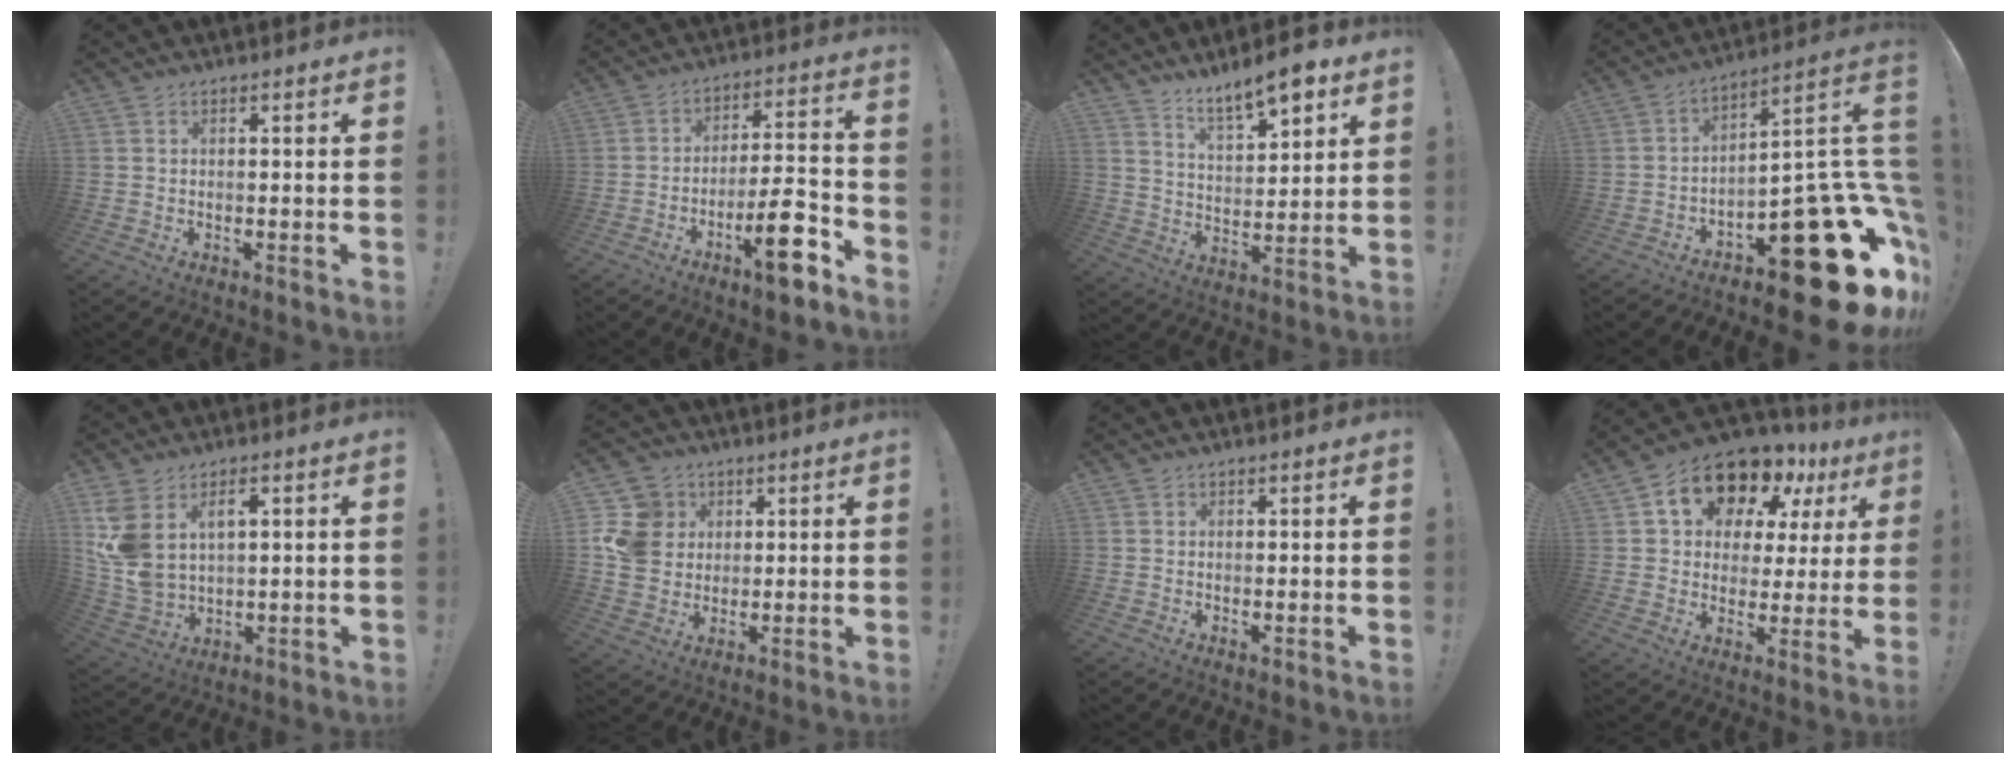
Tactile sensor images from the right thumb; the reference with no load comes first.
{"total": 12.9, "force": [-7.4, 3.3, 10.1], "torque": [-0.134, 0.047, -0.120]}
{"total": 9.9, "force": [7.9, 2.7, 5.4], "torque": [-0.079, -0.054, 0.138]}
{"total": 25.3, "force": [-12.4, 9.6, 19.9], "torque": [-0.196, 0.056, -0.189]}
{"total": 11.1, "force": [4.4, 7.0, 7.4], "torque": [-0.158, -0.018, 0.083]}
{"total": 12.0, "force": [2.4, 10.8, 4.7], "torque": [-0.088, -0.004, 0.053]}
{"total": 0.5, "force": [0.3, 0.2, 0.4], "torque": [0.001, -0.003, 0.004]}
{"total": 14.8, "force": [10.2, 8.3, 6.6], "torque": [-0.098, -0.080, 0.182]}